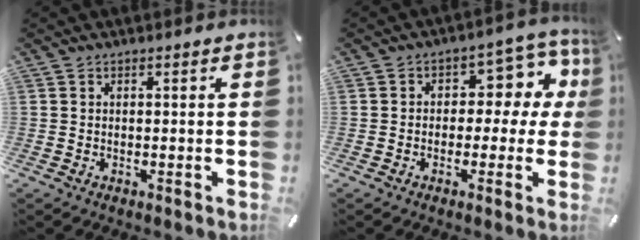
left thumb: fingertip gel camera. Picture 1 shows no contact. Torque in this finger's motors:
{"motor_torque": [0.17, 0.16, 0.06, 0.02, 0.02]}